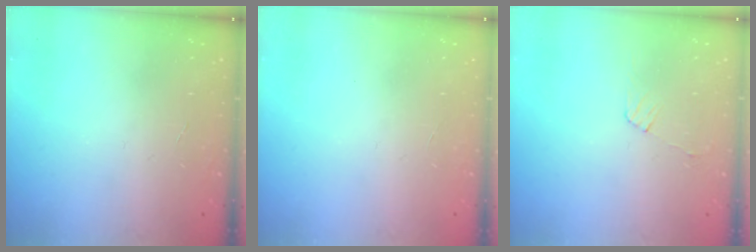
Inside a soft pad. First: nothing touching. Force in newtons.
{"total": 0.0}
{"total": 4.4, "press": 4.4, "slide": 0.4}